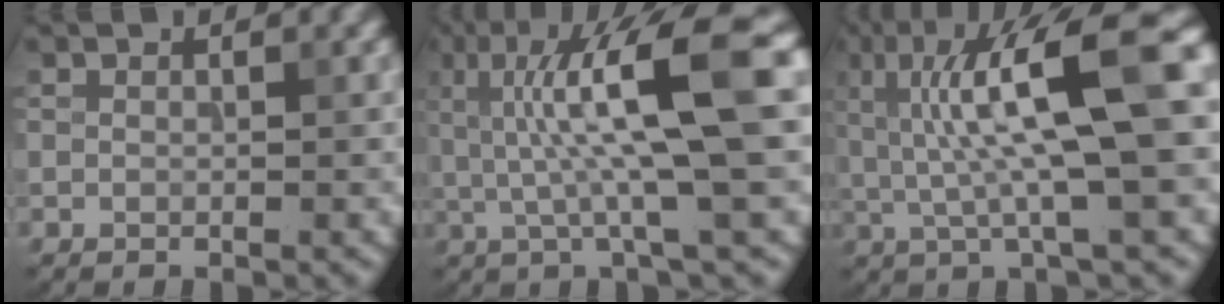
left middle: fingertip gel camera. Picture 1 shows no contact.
{"total": 11.4, "force": [2.0, 2.2, 11.0], "torque": [-0.182, 0.010, 0.038]}
{"total": 12.5, "force": [2.3, 2.8, 12.0], "torque": [-0.210, 0.019, 0.040]}